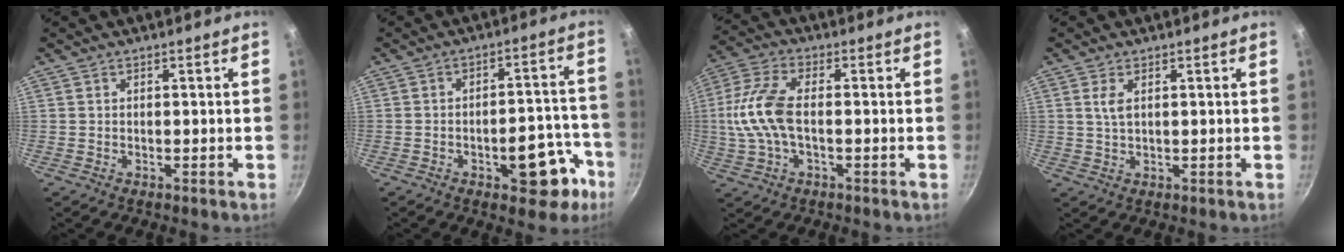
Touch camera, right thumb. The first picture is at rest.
{"total": 12.3, "force": [-5.7, 6.1, 9.1], "torque": [-0.062, 0.051, -0.067]}
{"total": 11.3, "force": [-0.6, 5.6, 9.8], "torque": [-0.211, 0.022, -0.025]}
{"total": 2.7, "force": [0.9, 1.3, 2.2], "torque": [-0.043, -0.004, 0.020]}